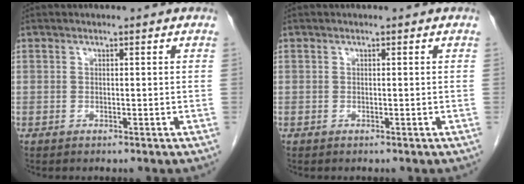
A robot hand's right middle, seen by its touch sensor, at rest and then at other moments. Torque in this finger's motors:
{"motor_torque": [0.98, -0.70, 0.47, 0.05]}